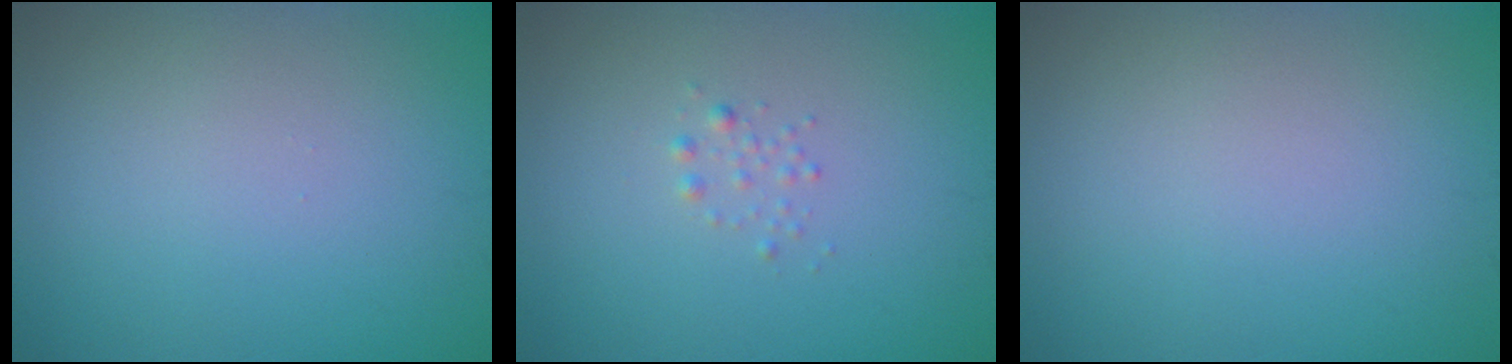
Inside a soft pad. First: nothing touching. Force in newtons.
{"total": 0.7, "press": 0.7, "slide": 0.0}
{"total": 0.0}